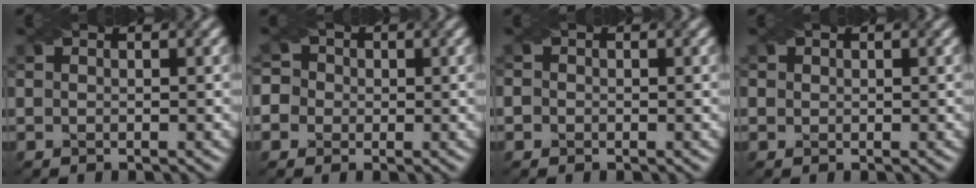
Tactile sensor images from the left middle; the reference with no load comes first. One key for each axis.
{"total": 6.6, "fx": 0.2, "fy": 6.2, "fz": 2.1, "tx": -0.042, "ty": 0.033, "tz": -0.028}
{"total": 0.8, "fx": -0.3, "fy": 0.8, "fz": 0.0, "tx": 0.009, "ty": 0.003, "tz": -0.011}
{"total": 0.8, "fx": 0.3, "fy": 0.7, "fz": 0.2, "tx": -0.001, "ty": 0.002, "tz": 0.007}